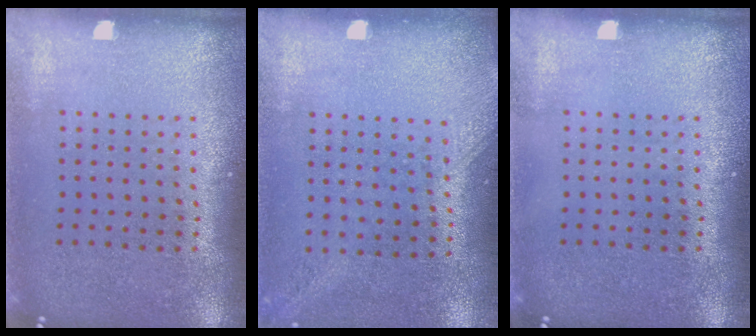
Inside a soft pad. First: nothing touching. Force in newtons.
{"total": 1.4, "press": 1.1, "slide": 0.9}
{"total": 0.0}